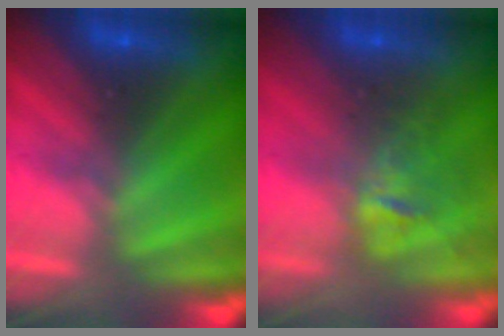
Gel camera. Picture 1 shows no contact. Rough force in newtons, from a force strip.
{"total": 2.8}